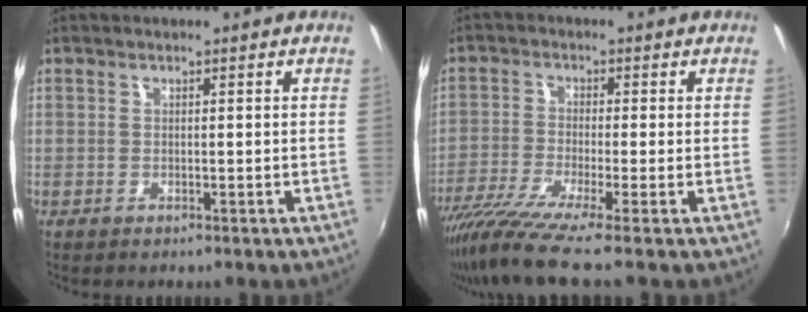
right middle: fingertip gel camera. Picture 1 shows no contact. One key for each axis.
{"total": 8.4, "fx": -6.7, "fy": -1.1, "fz": 5.0, "tx": -0.112, "ty": -0.033, "tz": -0.129}